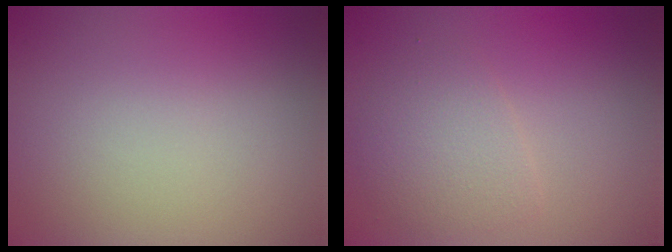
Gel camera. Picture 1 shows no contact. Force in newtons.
{"total": 2.8, "press": 2.8, "slide": 0.1}